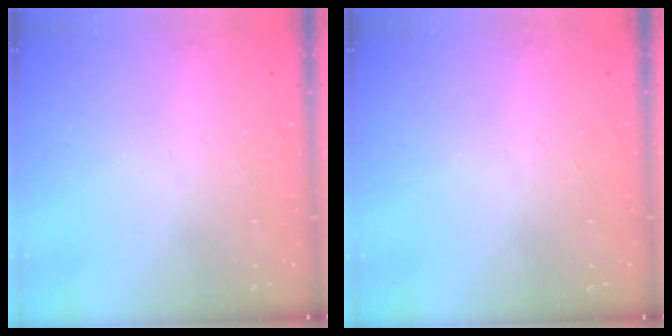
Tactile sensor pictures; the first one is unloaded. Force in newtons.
{"total": 0.0}